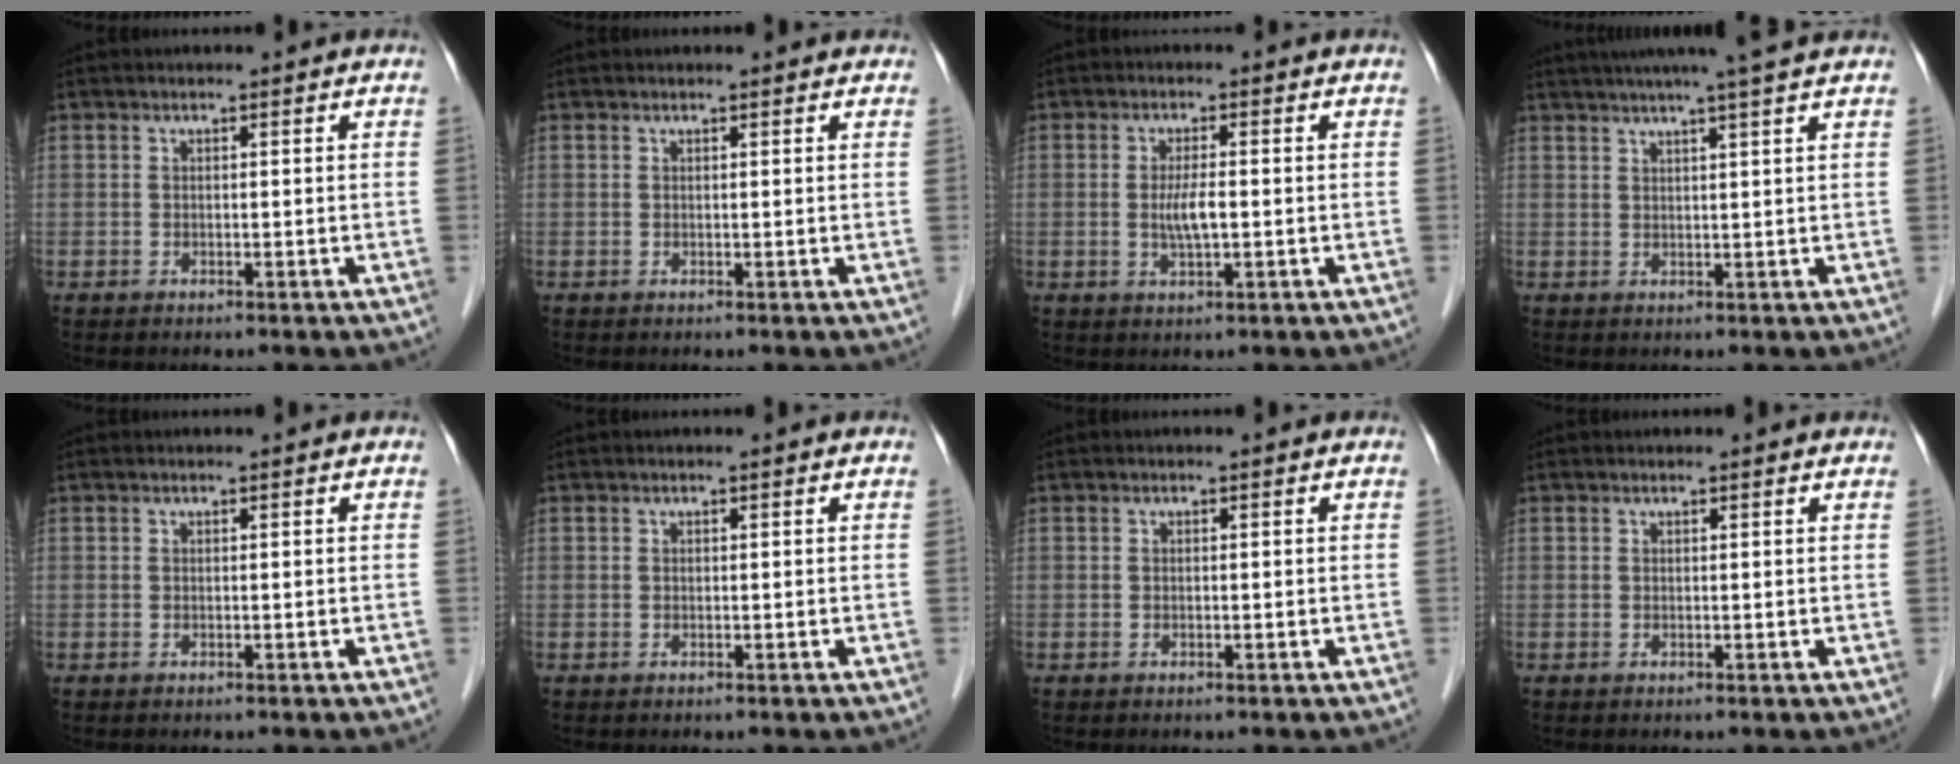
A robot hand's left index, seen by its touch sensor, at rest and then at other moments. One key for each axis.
{"total": 1.5, "fx": 1.4, "fy": 0.4, "fz": 0.3, "tx": -0.012, "ty": 0.007, "tz": 0.011}
{"total": 3.5, "fx": -0.4, "fy": 0.6, "fz": 3.4, "tx": -0.070, "ty": -0.003, "tz": -0.006}
{"total": 9.4, "fx": 7.7, "fy": -1.1, "fz": 5.2, "tx": -0.079, "ty": 0.022, "tz": 0.094}
{"total": 0.0}
{"total": 0.0}
{"total": 0.0}
{"total": 0.9, "fx": 0.9, "fy": 0.1, "fz": 0.1, "tx": -0.009, "ty": 0.002, "tz": 0.007}